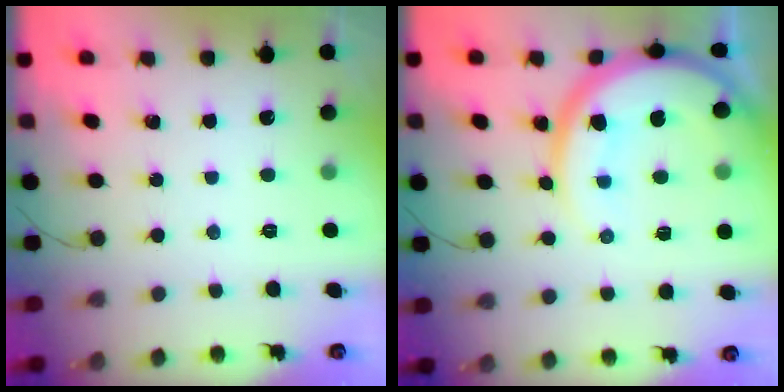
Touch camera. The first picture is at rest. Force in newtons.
{"total": 15.9, "press": 15.9, "slide": 1.3}